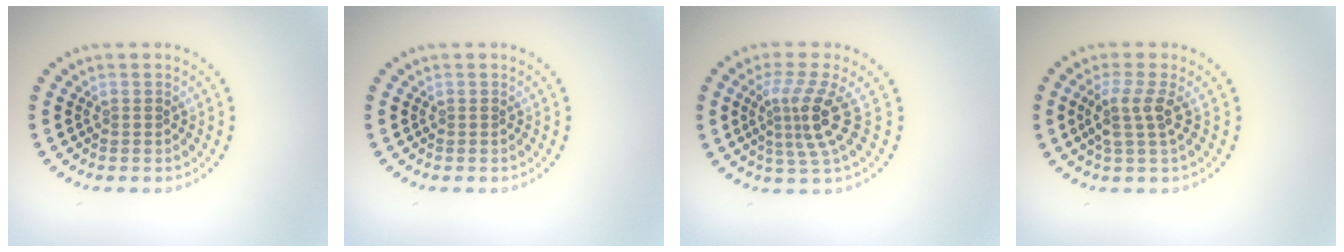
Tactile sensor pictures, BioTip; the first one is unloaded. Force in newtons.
{"total": 0.0}
{"total": 3.8, "press": 2.6, "slide": 2.8}
{"total": 2.6, "press": 2.0, "slide": 1.5}